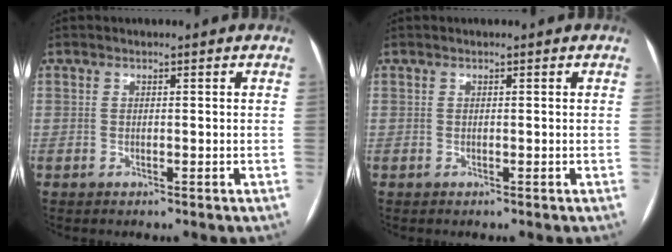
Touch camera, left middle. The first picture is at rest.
{"total": 0.0}